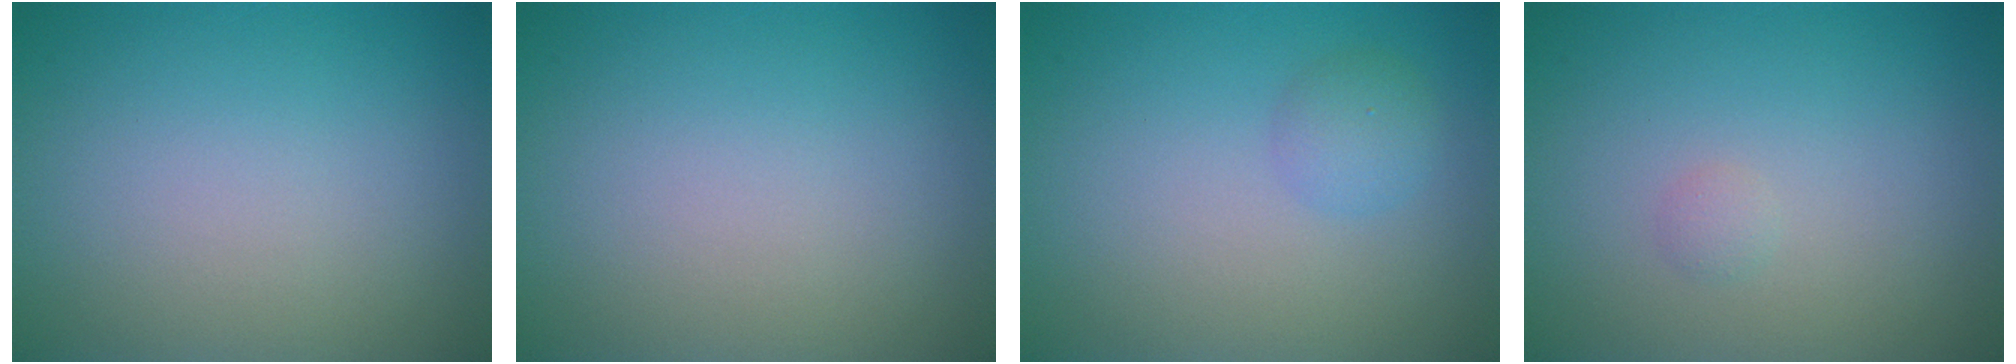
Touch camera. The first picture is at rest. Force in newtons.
{"total": 0.0}
{"total": 1.6, "press": 1.6, "slide": 0.1}
{"total": 0.6, "press": 0.6, "slide": 0.0}